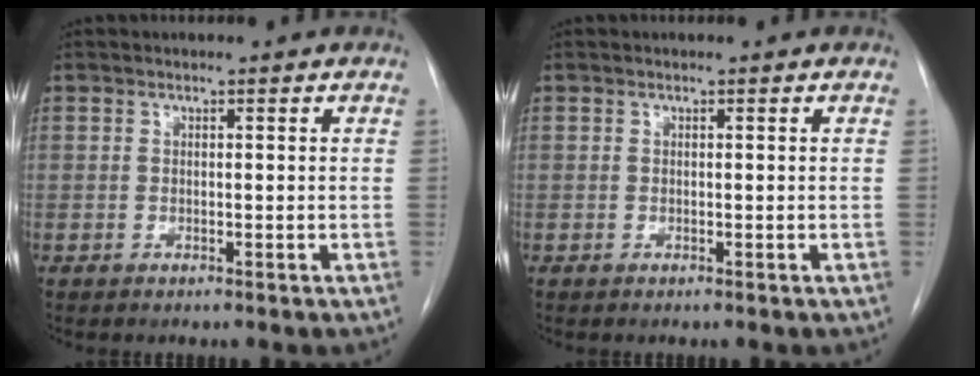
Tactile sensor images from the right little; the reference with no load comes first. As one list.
[{"total": 0.0}]